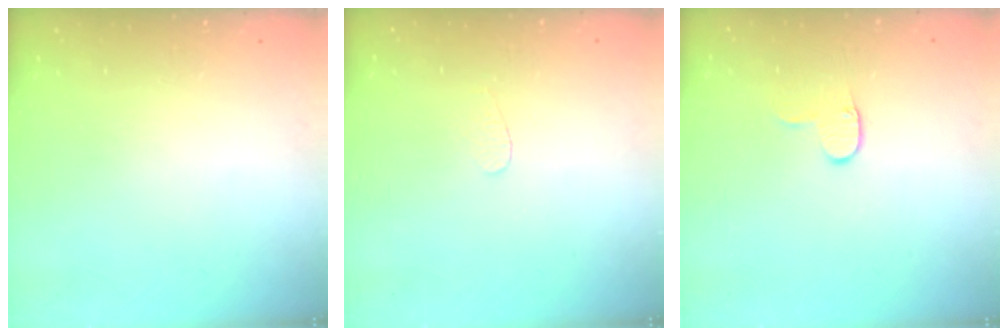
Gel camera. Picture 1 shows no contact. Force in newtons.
{"total": 3.5, "press": 3.5, "slide": 0.3}
{"total": 5.1, "press": 5.1, "slide": 0.5}